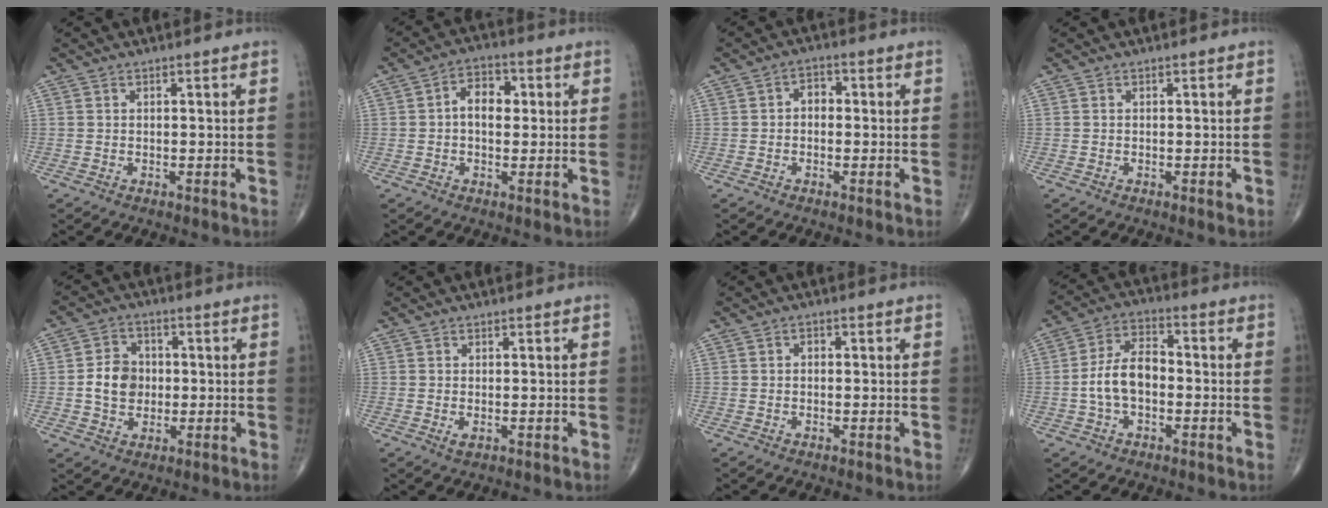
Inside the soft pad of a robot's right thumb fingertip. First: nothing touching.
{"total": 6.3, "force": [0.5, 4.2, 4.7], "torque": [-0.055, 0.017, -0.001]}
{"total": 3.0, "force": [-0.2, 2.2, 2.0], "torque": [-0.014, 0.015, -0.013]}
{"total": 0.6, "force": [-0.2, 0.1, 0.6], "torque": [-0.007, -0.001, -0.004]}
{"total": 7.3, "force": [-0.3, 6.0, 4.1], "torque": [-0.050, 0.010, -0.011]}
{"total": 1.0, "force": [-0.2, 0.6, 0.8], "torque": [-0.013, -0.002, -0.002]}
{"total": 1.0, "force": [0.0, 0.7, 0.7], "torque": [-0.002, 0.006, -0.005]}
{"total": 9.0, "force": [-1.4, 5.3, 7.1], "torque": [-0.132, 0.032, -0.035]}